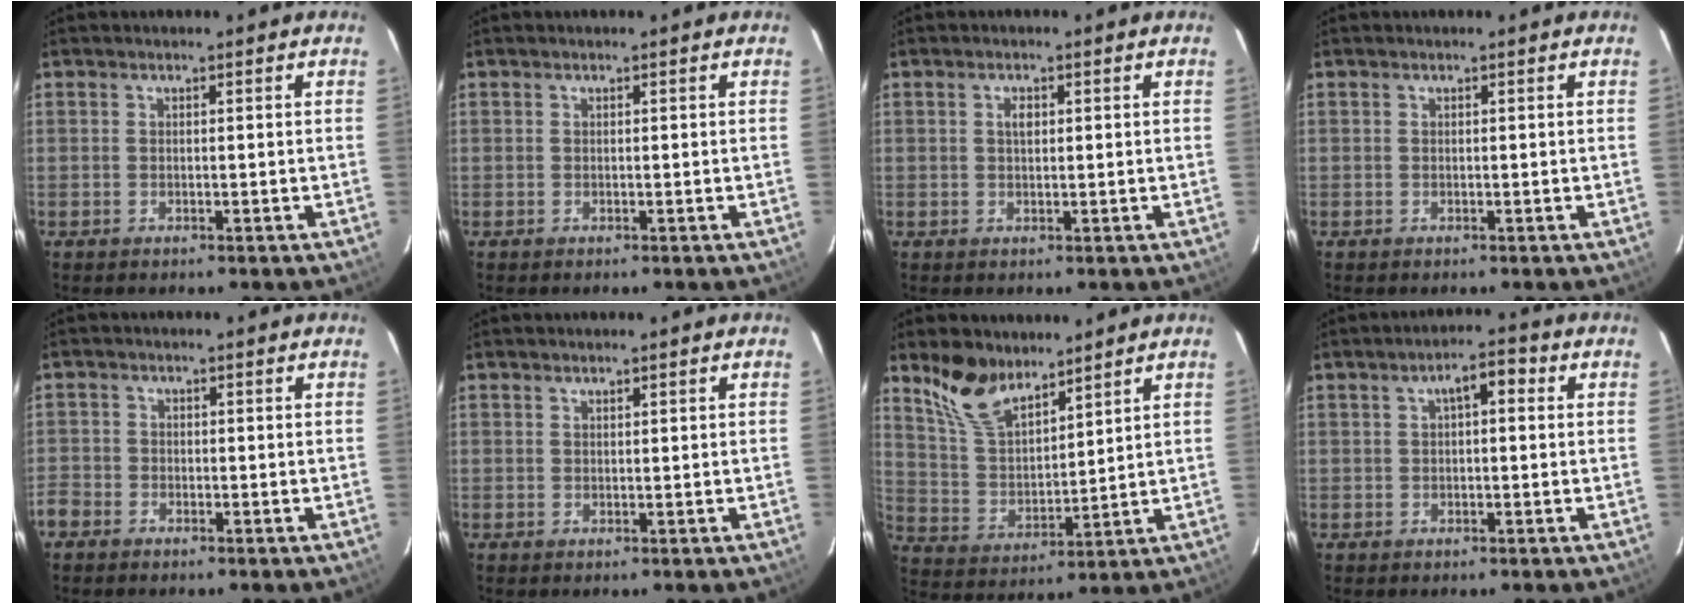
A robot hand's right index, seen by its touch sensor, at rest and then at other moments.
{"total": 0.0}
{"total": 1.6, "force": [0.4, 0.9, 1.2], "torque": [-0.020, 0.005, 0.006]}
{"total": 0.0}
{"total": 6.0, "force": [-3.6, 4.6, 1.3], "torque": [-0.048, 0.007, -0.078]}
{"total": 0.6, "force": [0.5, 0.2, 0.3], "torque": [-0.005, 0.002, 0.010]}
{"total": 11.0, "force": [8.4, 4.7, 5.2], "torque": [-0.107, 0.013, 0.173]}
{"total": 4.3, "force": [1.2, 1.7, 3.7], "torque": [-0.060, 0.019, 0.020]}